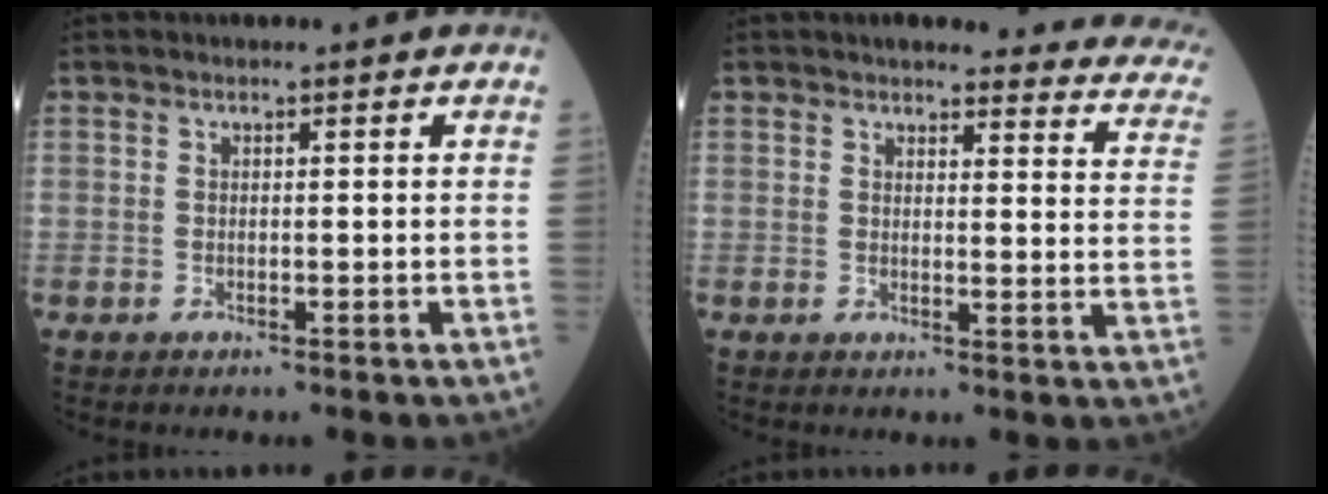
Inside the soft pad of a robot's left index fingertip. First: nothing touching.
{"total": 19.5, "force": [18.0, 3.5, 6.5], "torque": [-0.050, -0.056, 0.178]}